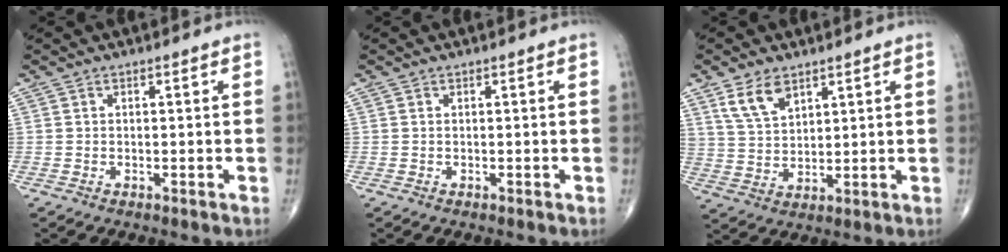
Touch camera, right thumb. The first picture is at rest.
{"total": 0.0}
{"total": 7.1, "force": [4.4, 3.8, 4.0], "torque": [-0.065, -0.021, 0.093]}